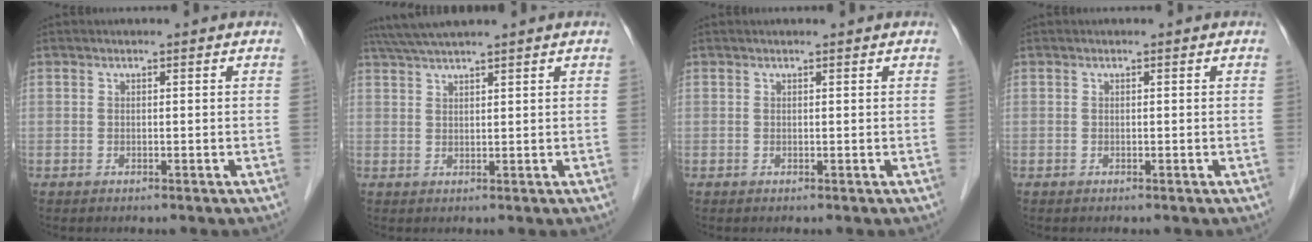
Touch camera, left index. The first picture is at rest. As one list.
[{"total": 5.3, "force": [4.6, -0.8, 2.6], "torque": [-0.051, 0.029, 0.088]}, {"total": 0.9, "force": [0.8, 0.0, 0.4], "torque": [-0.007, 0.007, 0.012]}, {"total": 0.0}]